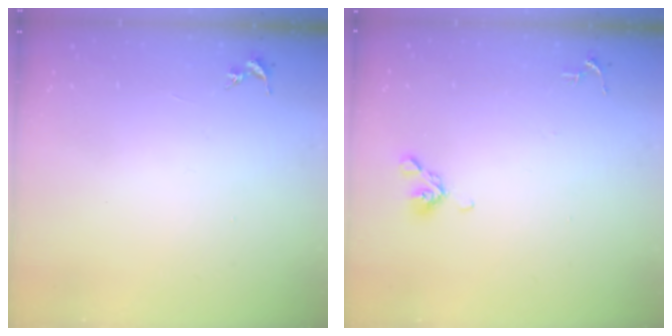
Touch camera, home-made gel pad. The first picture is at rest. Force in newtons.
{"total": 7.2, "press": 6.8, "slide": 2.4}